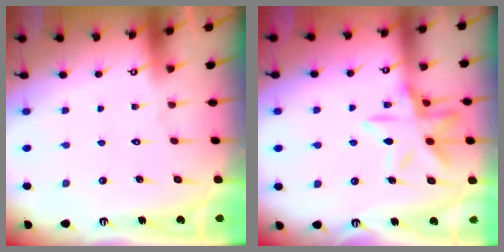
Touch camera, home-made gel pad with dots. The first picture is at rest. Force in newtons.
{"total": 14.4, "press": 14.3, "slide": 1.0}